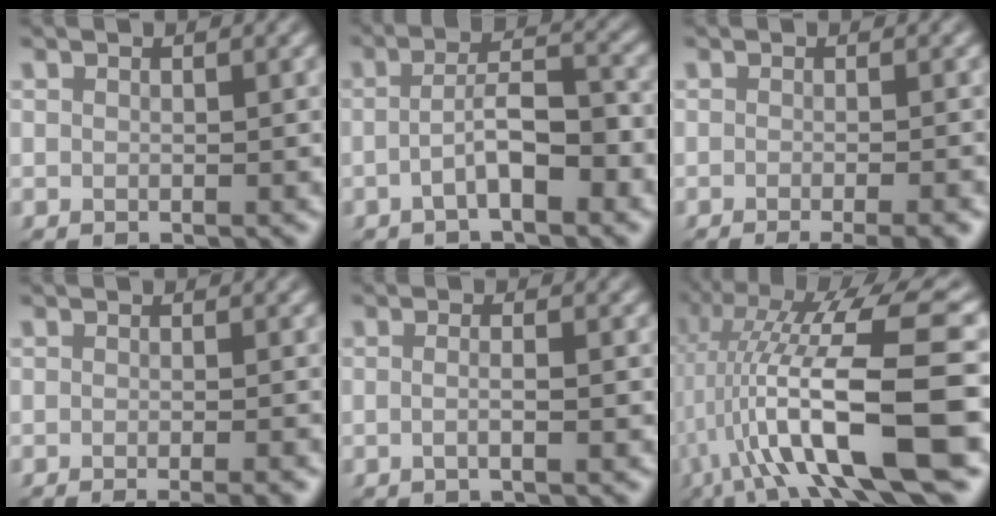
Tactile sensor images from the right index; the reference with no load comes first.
{"total": 3.8, "force": [-2.5, 0.9, 2.8], "torque": [-0.040, 0.001, -0.043]}
{"total": 5.4, "force": [-4.1, 1.3, 3.2], "torque": [-0.029, -0.001, -0.062]}
{"total": 3.6, "force": [-2.8, 0.6, 2.2], "torque": [-0.015, 0.002, -0.044]}
{"total": 1.6, "force": [-0.9, -0.2, 1.4], "torque": [-0.030, 0.002, -0.018]}
{"total": 13.8, "force": [-0.2, 5.0, 12.9], "torque": [-0.201, 0.011, -0.003]}